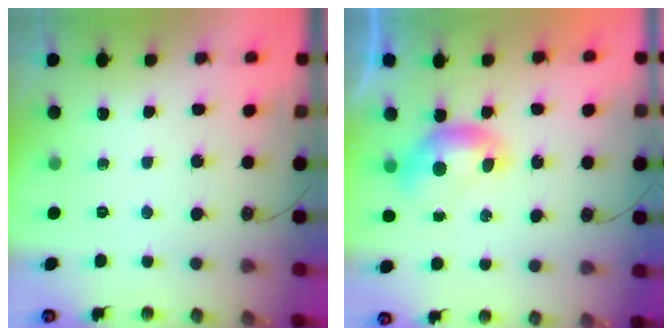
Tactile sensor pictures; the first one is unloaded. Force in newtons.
{"total": 0.0}